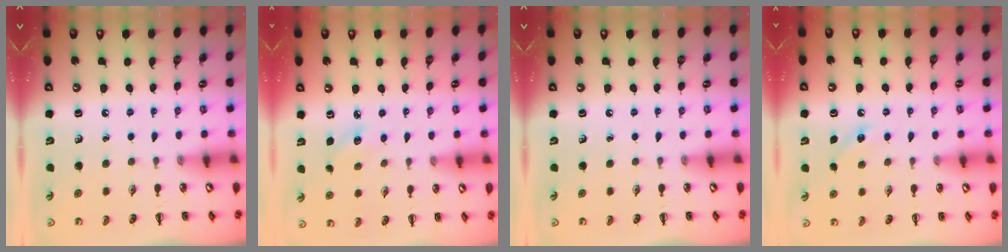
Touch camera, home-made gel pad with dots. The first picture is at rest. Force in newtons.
{"total": 4.0, "press": 3.8, "slide": 1.1}
{"total": 0.0}
{"total": 4.6, "press": 4.4, "slide": 1.3}